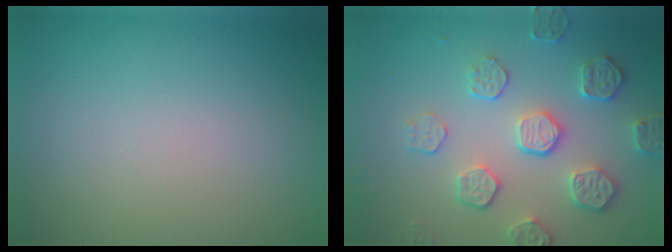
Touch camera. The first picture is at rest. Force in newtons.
{"total": 4.2, "press": 3.9, "slide": 1.6}